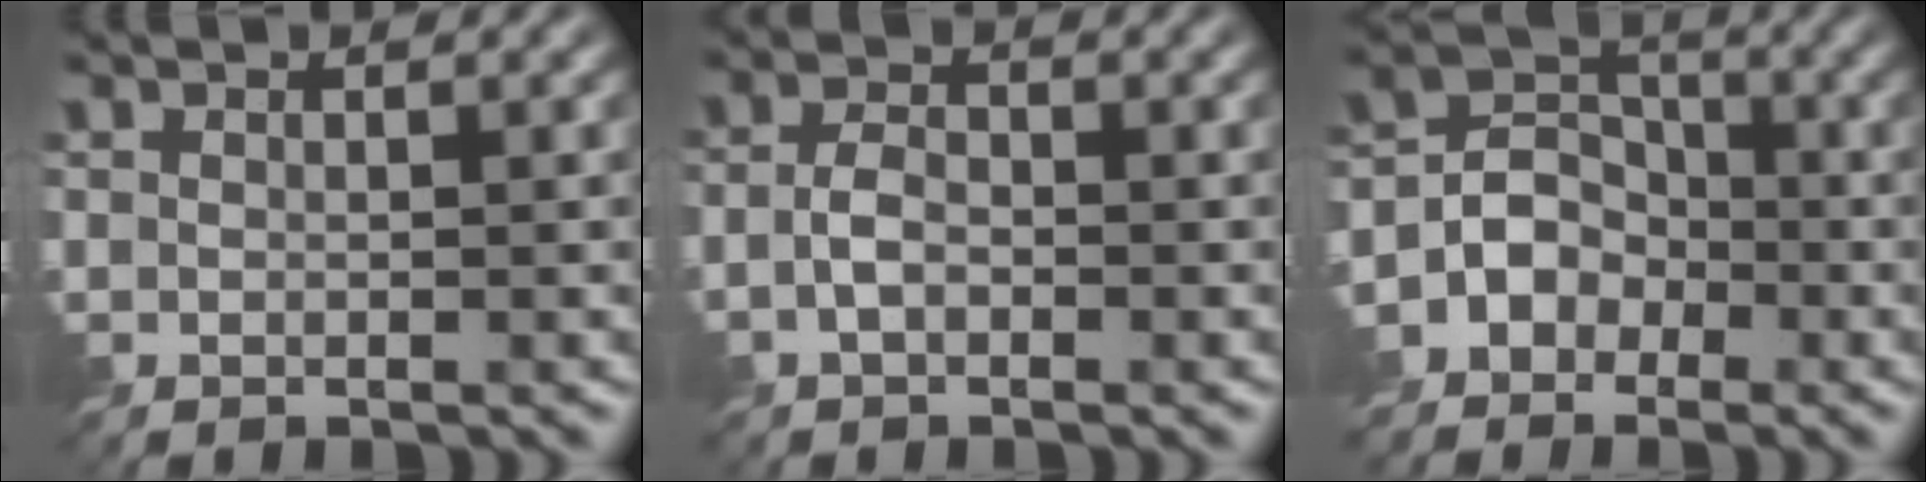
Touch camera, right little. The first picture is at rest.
{"total": 2.2, "force": [-1.0, 1.3, 1.5], "torque": [-0.032, 0.004, -0.025]}
{"total": 4.5, "force": [-2.6, 3.5, 1.0], "torque": [0.003, 0.015, -0.071]}